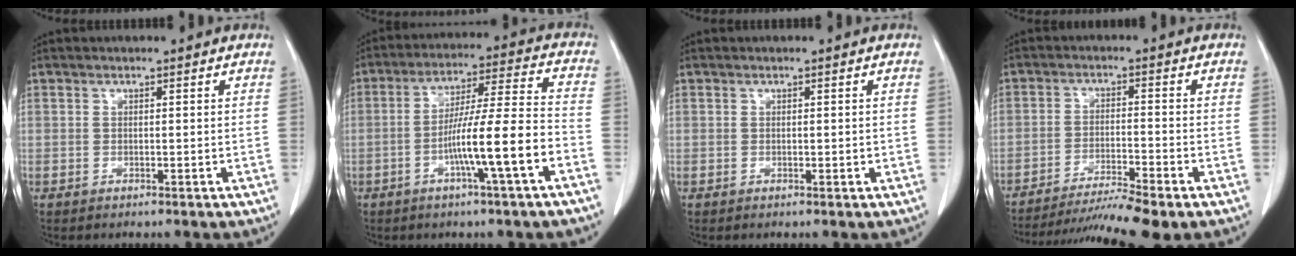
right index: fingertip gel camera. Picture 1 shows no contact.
{"total": 12.3, "force": [-4.6, -0.5, 11.3], "torque": [-0.199, 0.010, -0.079]}
{"total": 0.7, "force": [0.0, 0.5, 0.6], "torque": [-0.006, 0.001, 0.002]}
{"total": 9.9, "force": [-8.4, -1.4, 5.0], "torque": [-0.078, -0.018, -0.139]}